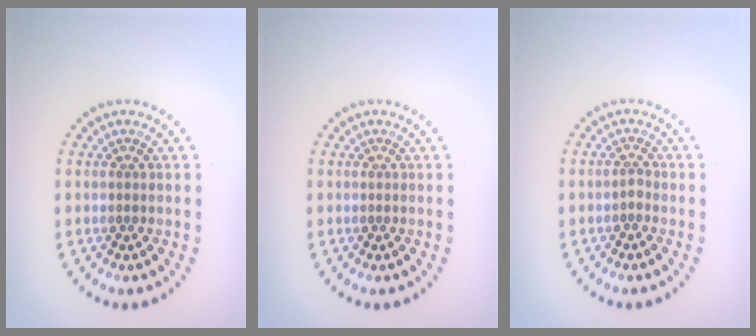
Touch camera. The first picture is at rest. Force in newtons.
{"total": 0.0}
{"total": 0.8, "press": 0.6, "slide": 0.6}